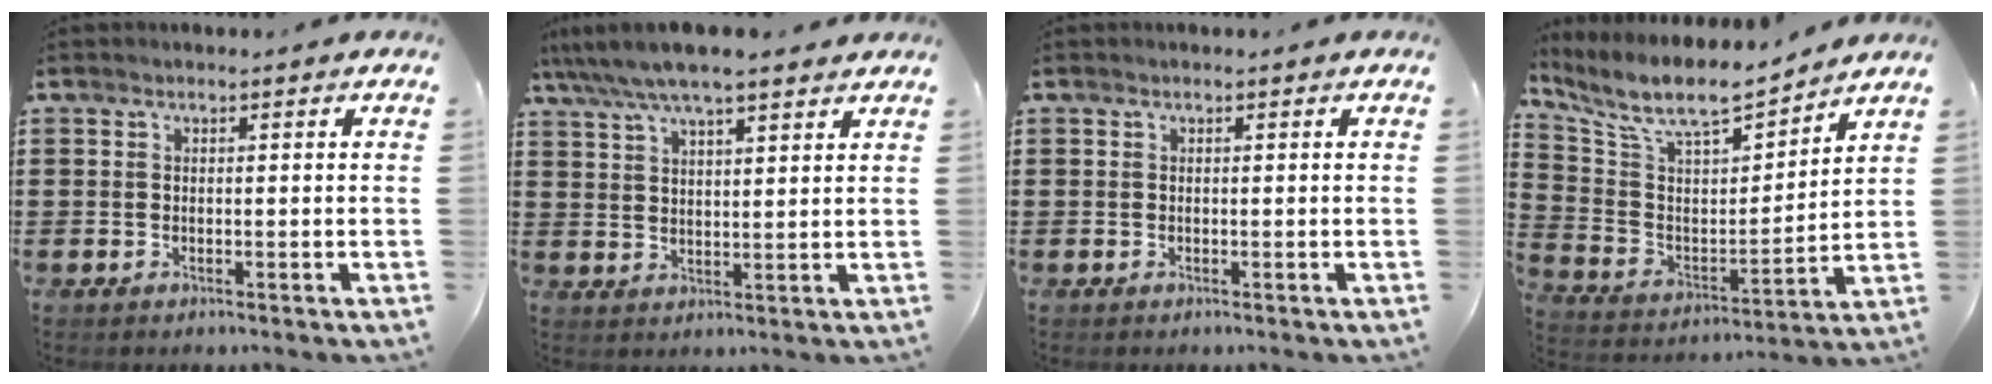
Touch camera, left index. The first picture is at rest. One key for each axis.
{"total": 5.7, "fx": 4.5, "fy": 1.2, "fz": 3.3, "tx": -0.075, "ty": -0.008, "tz": 0.079}
{"total": 0.0}
{"total": 9.0, "fx": 7.5, "fy": 2.3, "fz": 4.4, "tx": -0.120, "ty": -0.044, "tz": 0.127}